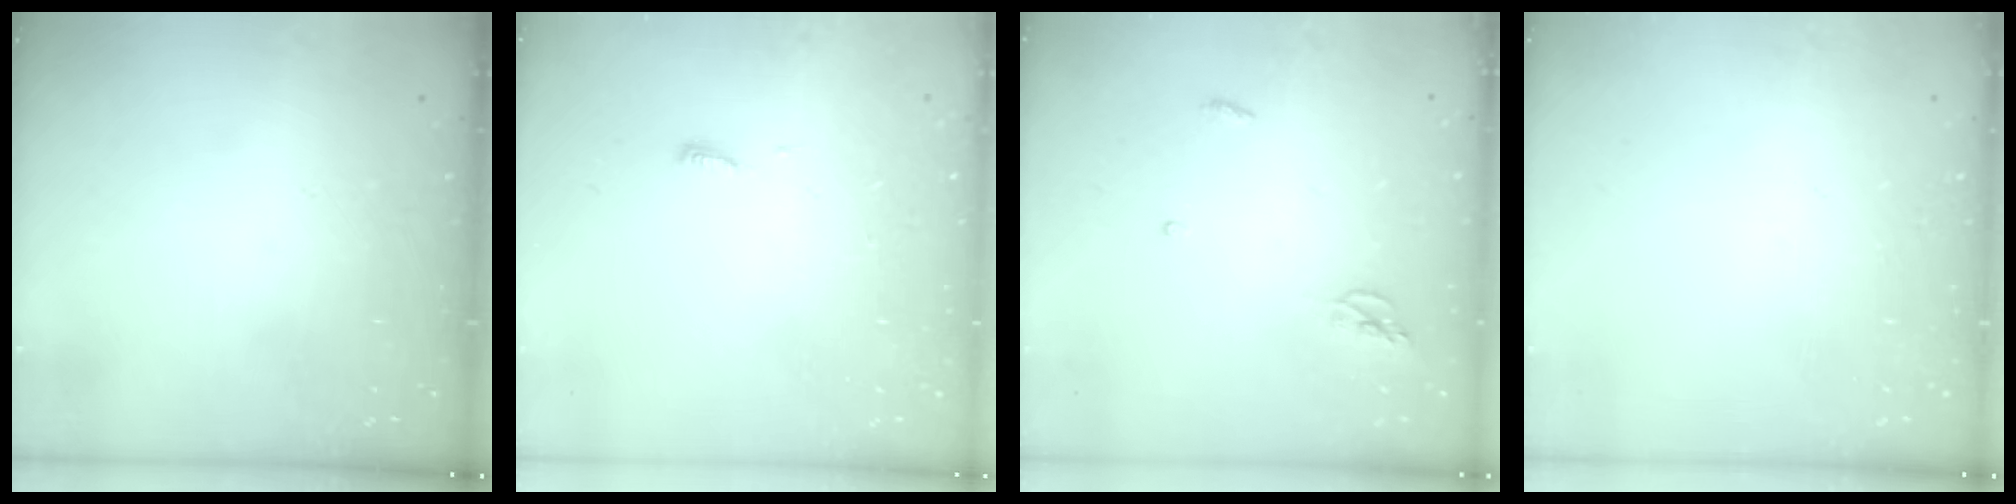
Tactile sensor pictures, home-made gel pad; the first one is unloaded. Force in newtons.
{"total": 3.9, "press": 3.9, "slide": 0.5}
{"total": 3.8, "press": 3.7, "slide": 0.2}
{"total": 0.0}